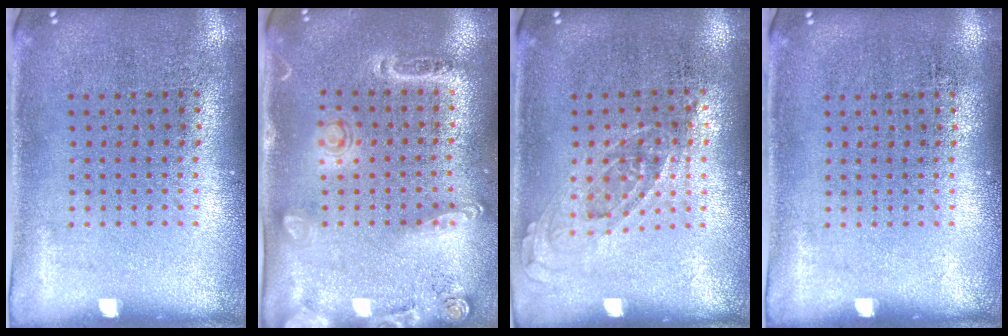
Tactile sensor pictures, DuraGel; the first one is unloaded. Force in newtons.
{"total": 1.6, "press": 1.4, "slide": 0.8}
{"total": 0.7, "press": 0.7, "slide": 0.3}
{"total": 0.0}